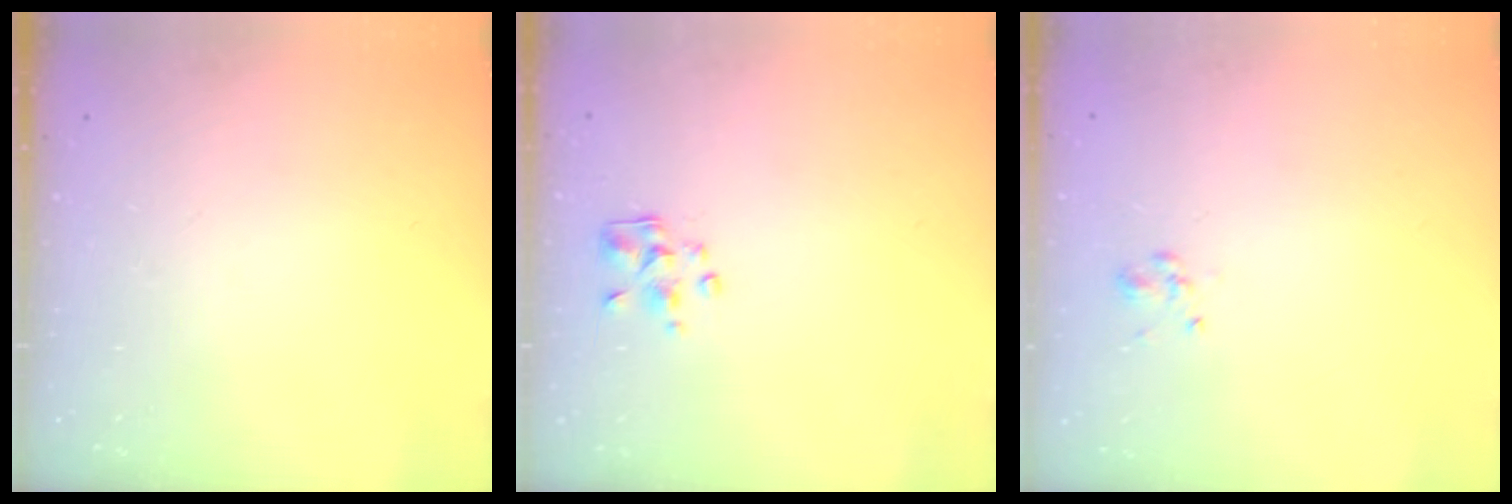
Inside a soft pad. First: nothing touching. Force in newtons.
{"total": 2.5, "press": 2.4, "slide": 0.7}
{"total": 1.0, "press": 0.8, "slide": 0.6}